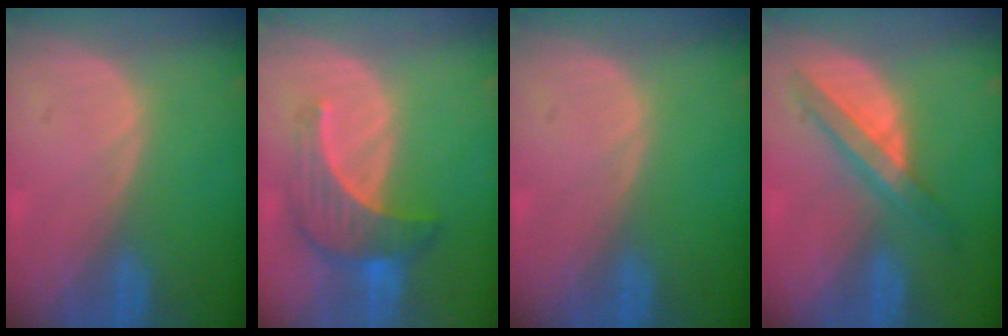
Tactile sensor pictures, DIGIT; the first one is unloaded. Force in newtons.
{"total": 7.4, "press": 6.8, "slide": 2.8}
{"total": 0.0}
{"total": 5.7, "press": 5.6, "slide": 1.3}